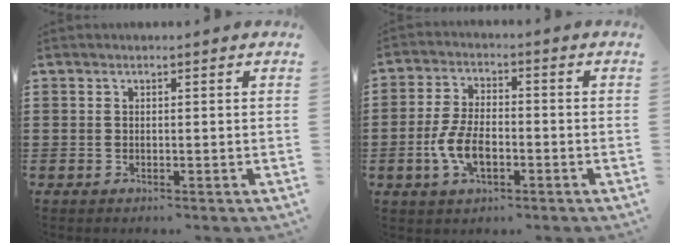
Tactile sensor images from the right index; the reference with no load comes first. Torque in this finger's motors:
{"motor_torque": [2.14, 0.00, 0.88, 0.20]}